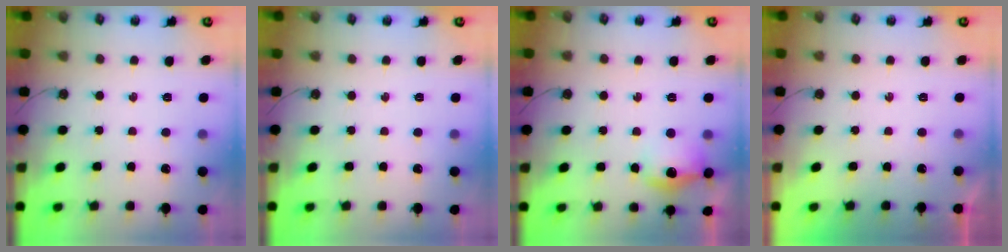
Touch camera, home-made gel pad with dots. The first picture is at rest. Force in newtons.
{"total": 0.0}
{"total": 12.8, "press": 12.8, "slide": 0.9}
{"total": 0.0}